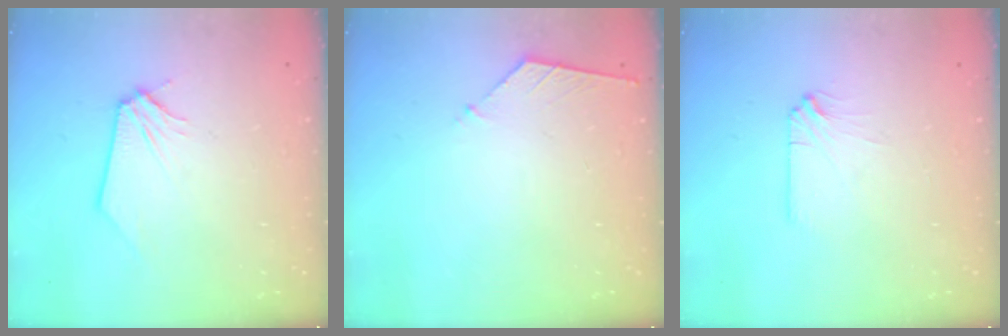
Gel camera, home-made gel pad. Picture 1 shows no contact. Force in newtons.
{"total": 4.9, "press": 4.8, "slide": 0.7}
{"total": 2.5, "press": 2.5, "slide": 0.4}